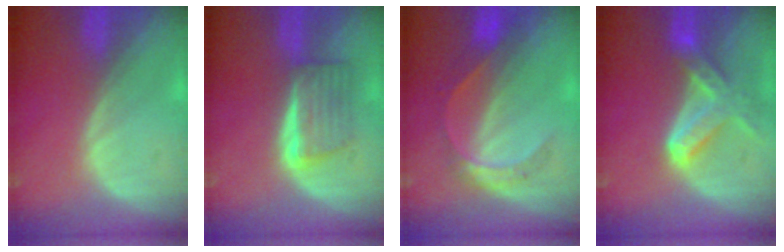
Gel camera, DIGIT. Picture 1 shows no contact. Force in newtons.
{"total": 5.7, "press": 5.3, "slide": 2.2}
{"total": 5.3, "press": 5.0, "slide": 1.6}
{"total": 7.0, "press": 6.5, "slide": 2.6}